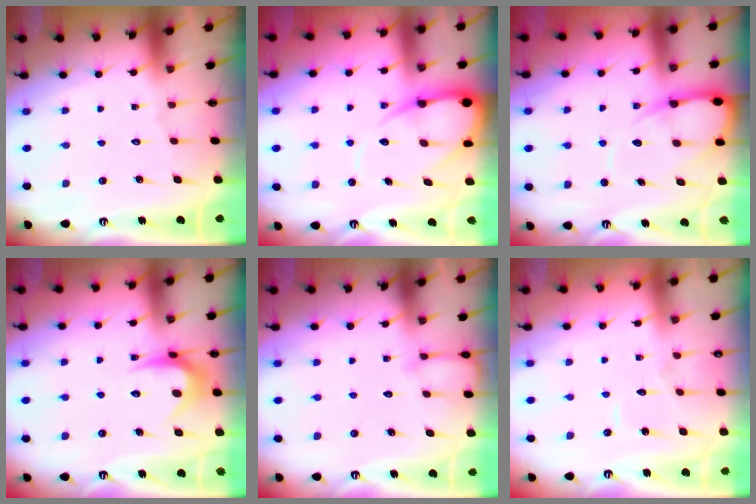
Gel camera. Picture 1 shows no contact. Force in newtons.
{"total": 11.9, "press": 11.9, "slide": 1.0}
{"total": 8.6, "press": 8.6, "slide": 0.9}
{"total": 9.4, "press": 9.4, "slide": 0.5}
{"total": 4.5, "press": 4.5, "slide": 0.4}
{"total": 4.1, "press": 4.1, "slide": 0.5}